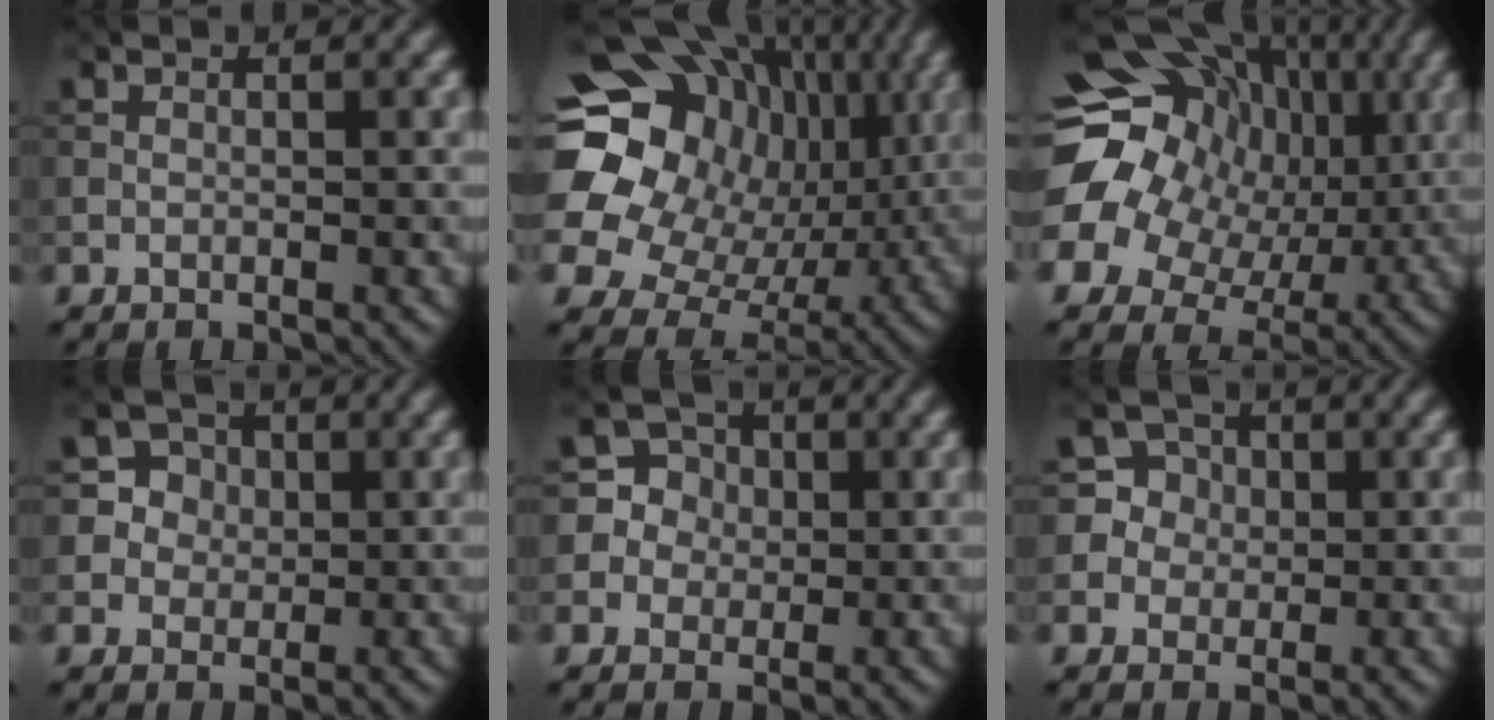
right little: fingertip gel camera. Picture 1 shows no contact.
{"total": 19.7, "force": [4.7, 16.3, 9.9], "torque": [-0.224, 0.038, 0.083]}
{"total": 18.8, "force": [2.4, 16.5, 8.9], "torque": [-0.202, 0.036, 0.021]}
{"total": 3.6, "force": [0.9, 3.4, 0.7], "torque": [-0.005, 0.003, 0.023]}
{"total": 4.2, "force": [0.2, 4.2, 0.5], "torque": [-0.003, 0.019, 0.007]}
{"total": 4.1, "force": [0.6, 4.0, 0.5], "torque": [-0.006, 0.017, 0.015]}